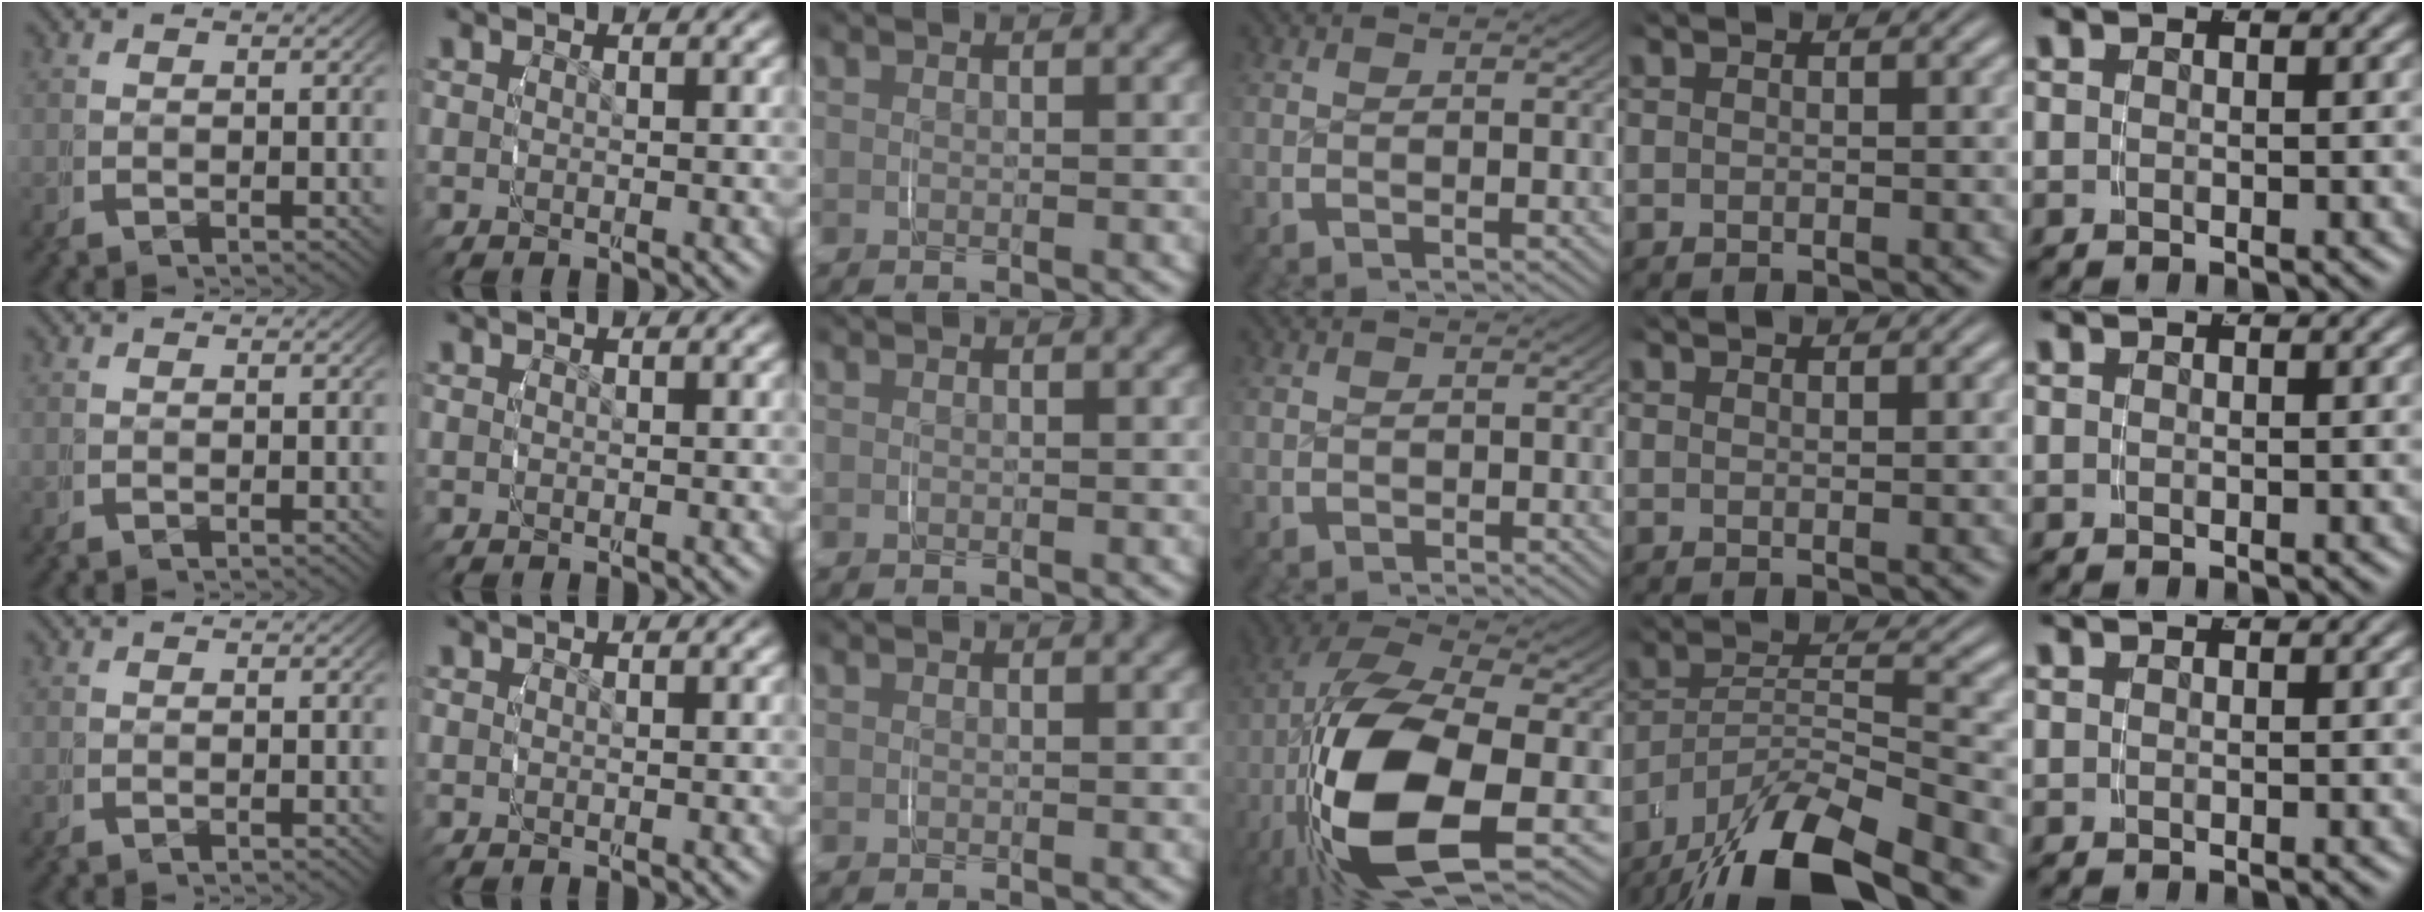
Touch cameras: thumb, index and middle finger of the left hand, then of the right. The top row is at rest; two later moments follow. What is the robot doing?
{"motion": "grasp_and_lifting", "object": "fork"}